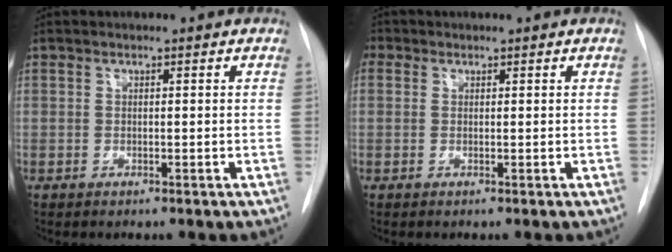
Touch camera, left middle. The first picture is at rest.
{"total": 2.0, "force": [0.8, 1.8, 0.6], "torque": [-0.014, 0.013, 0.013]}